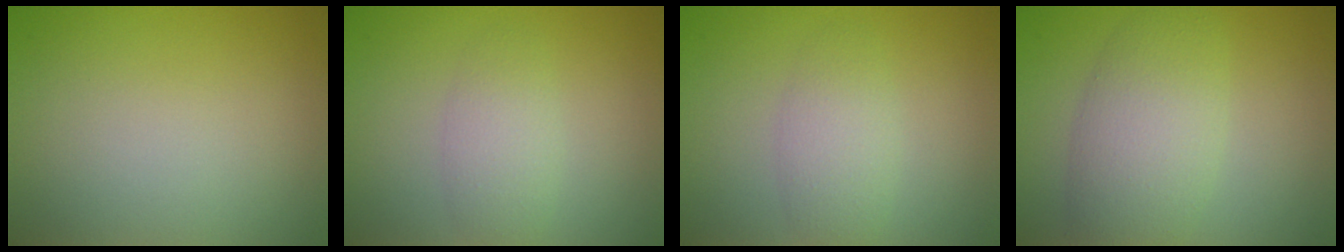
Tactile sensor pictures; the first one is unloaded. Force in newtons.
{"total": 2.5, "press": 2.5, "slide": 0.2}
{"total": 2.7, "press": 2.7, "slide": 0.1}
{"total": 5.4, "press": 5.4, "slide": 0.2}